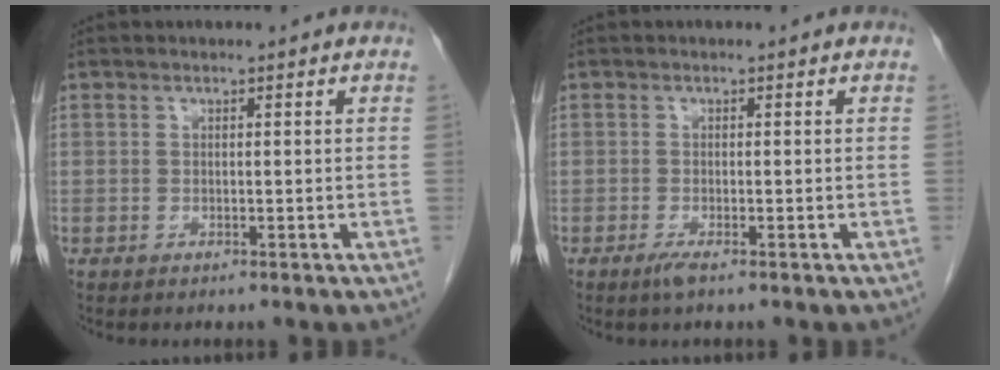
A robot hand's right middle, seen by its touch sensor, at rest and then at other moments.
{"total": 1.3, "force": [-0.8, 0.0, 1.0], "torque": [-0.019, -0.005, -0.012]}